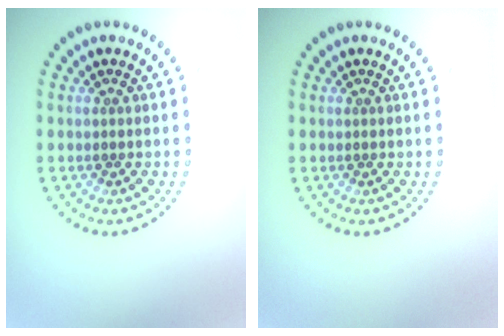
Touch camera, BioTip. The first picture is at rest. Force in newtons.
{"total": 0.0}